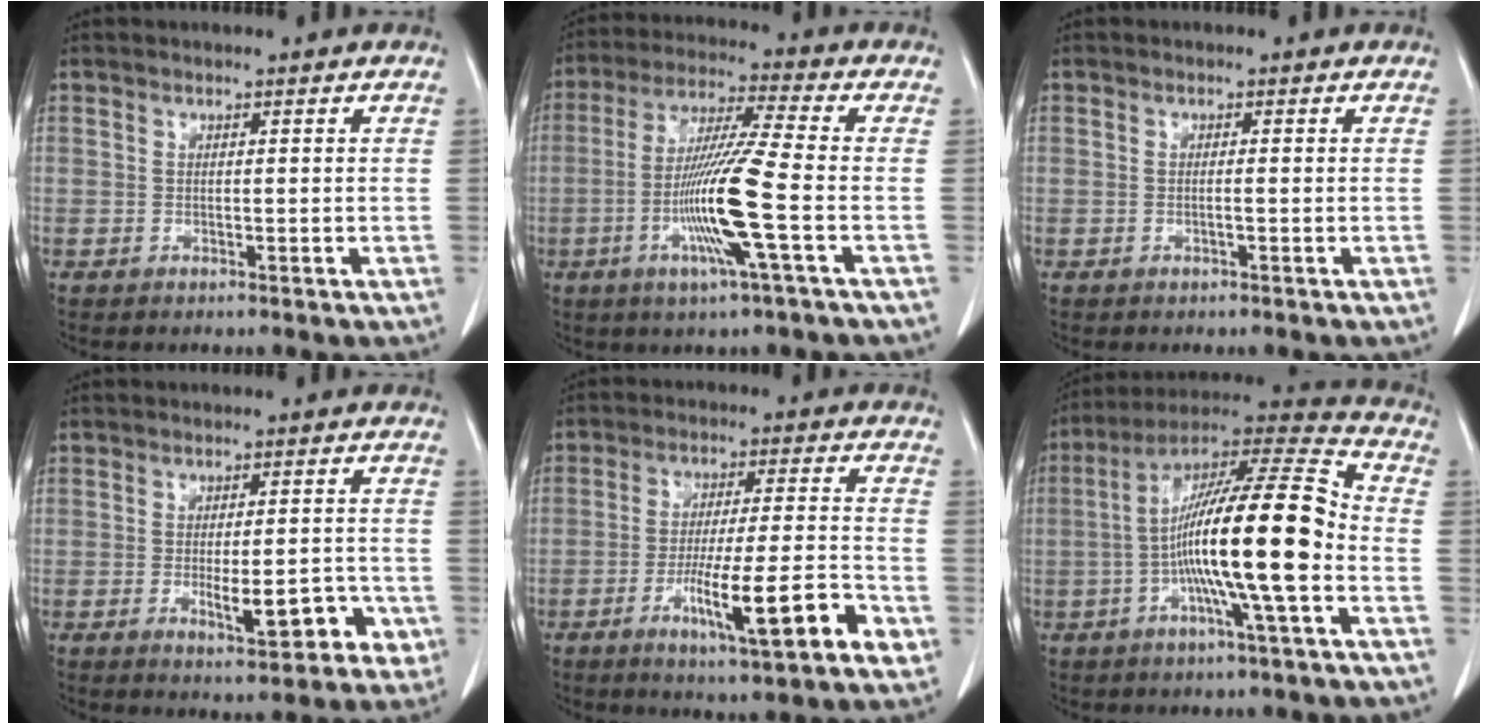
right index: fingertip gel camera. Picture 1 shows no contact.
{"total": 12.7, "force": [-3.5, -1.1, 12.2], "torque": [-0.242, -0.012, -0.072]}
{"total": 0.7, "force": [-0.2, -0.1, 0.6], "torque": [-0.011, 0.001, -0.004]}
{"total": 8.0, "force": [-2.7, 2.6, 7.0], "torque": [-0.088, 0.002, -0.030]}
{"total": 14.2, "force": [-5.7, 1.3, 13.0], "torque": [-0.215, -0.005, -0.084]}
{"total": 18.7, "force": [-3.6, 0.8, 18.4], "torque": [-0.323, 0.012, -0.071]}